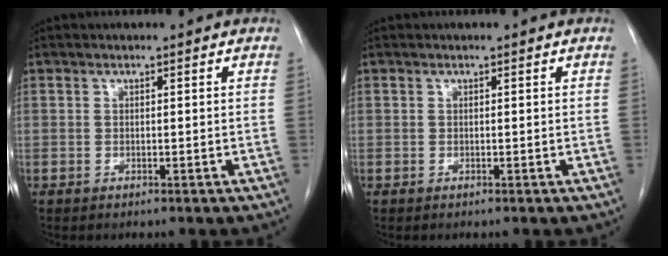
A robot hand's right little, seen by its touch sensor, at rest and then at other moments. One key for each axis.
{"total": 0.0}